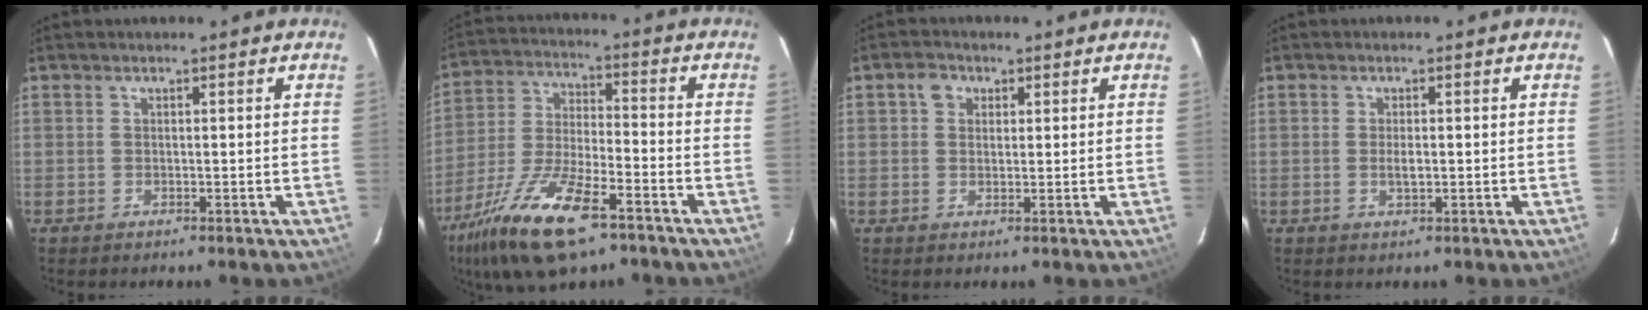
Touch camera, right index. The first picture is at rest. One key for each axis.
{"total": 17.9, "fx": -11.3, "fy": 5.8, "fz": 12.6, "tx": -0.266, "ty": -0.035, "tz": -0.212}
{"total": 2.7, "fx": 0.9, "fy": 2.4, "fz": 1.0, "tx": -0.014, "ty": 0.012, "tz": 0.013}
{"total": 1.5, "fx": -0.2, "fy": 0.6, "fz": 1.4, "tx": -0.026, "ty": -0.003, "tz": -0.002}